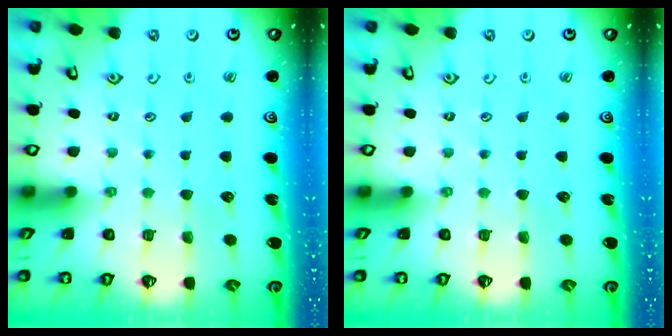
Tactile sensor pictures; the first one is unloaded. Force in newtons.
{"total": 0.0}